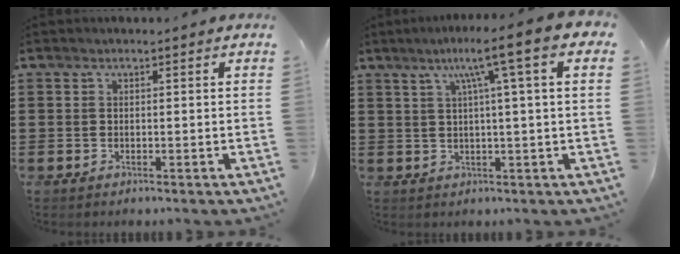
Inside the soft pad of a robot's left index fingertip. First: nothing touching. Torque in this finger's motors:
{"motor_torque": [2.14, 0.00, 0.58, 0.21]}